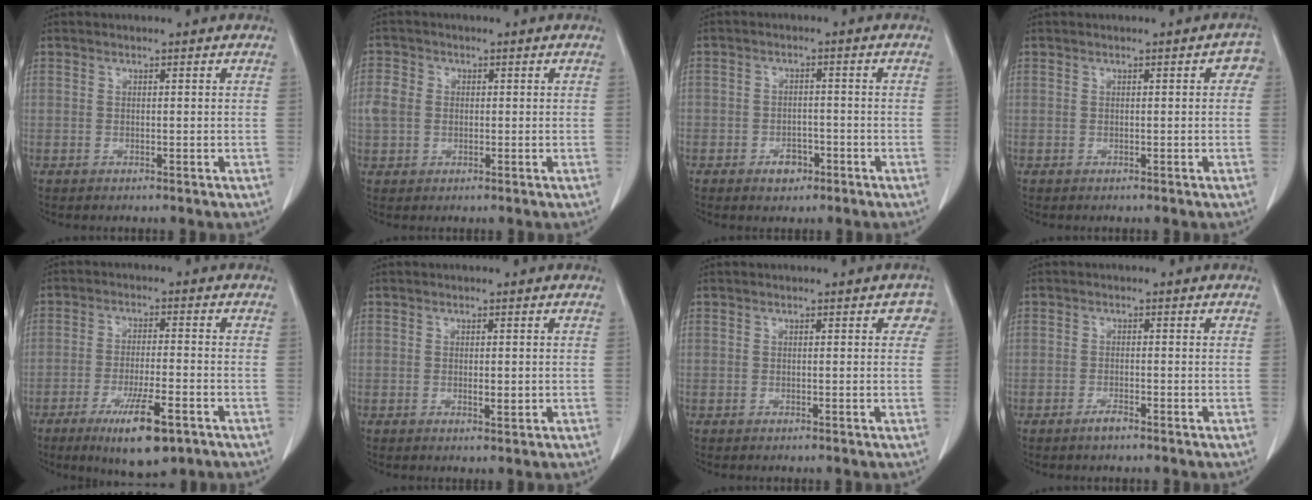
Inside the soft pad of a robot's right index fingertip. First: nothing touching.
{"total": 3.7, "force": [0.1, 3.1, 2.0], "torque": [-0.054, 0.012, 0.001]}
{"total": 3.3, "force": [-1.9, 2.3, 1.4], "torque": [-0.012, 0.008, -0.024]}
{"total": 1.8, "force": [0.3, 0.9, 1.6], "torque": [-0.005, 0.006, -0.001]}
{"total": 9.8, "force": [-5.4, 1.7, 7.9], "torque": [-0.138, -0.019, -0.083]}
{"total": 1.4, "force": [-0.1, 0.5, 1.3], "torque": [-0.021, -0.004, 0.001]}
{"total": 1.9, "force": [0.7, 1.1, 1.3], "torque": [-0.003, 0.010, 0.002]}
{"total": 1.4, "force": [-1.1, 0.4, 0.7], "torque": [-0.012, 0.001, -0.019]}